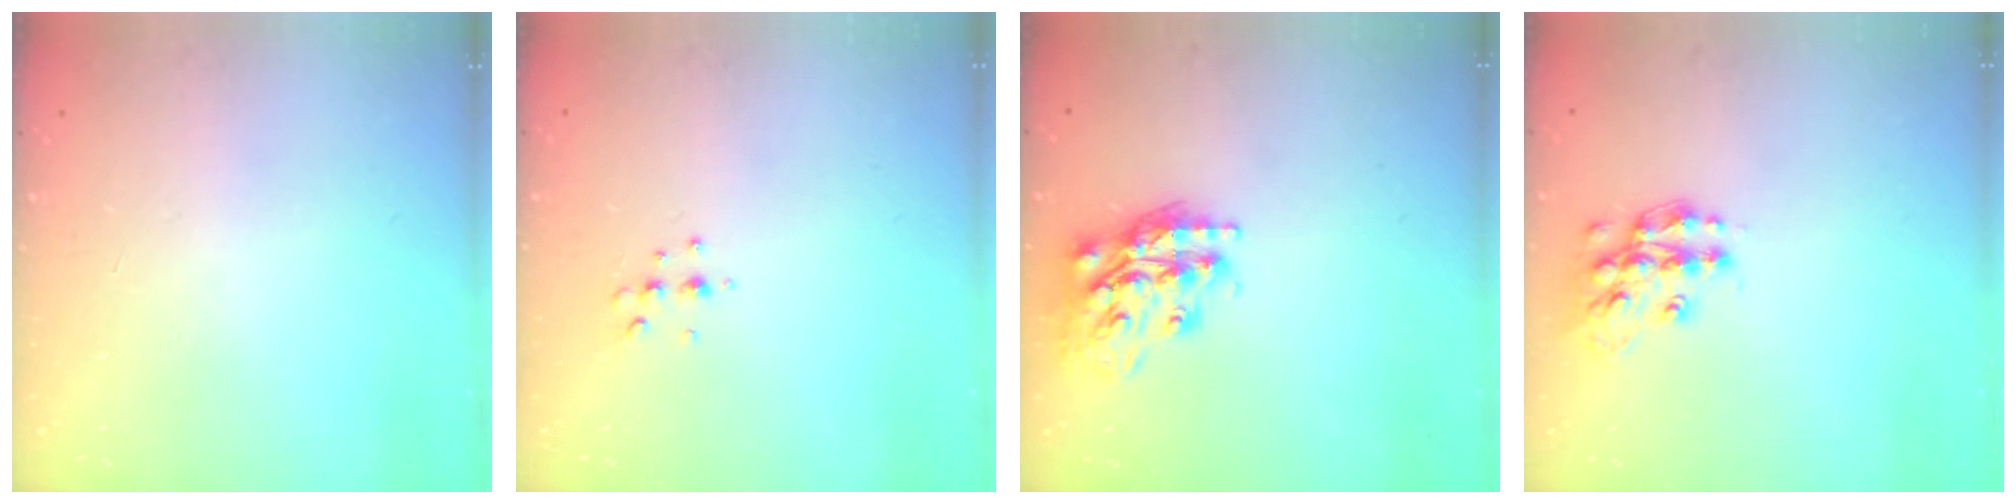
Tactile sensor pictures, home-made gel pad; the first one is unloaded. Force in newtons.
{"total": 4.5, "press": 4.4, "slide": 0.8}
{"total": 16.6, "press": 16.5, "slide": 1.1}
{"total": 13.3, "press": 13.3, "slide": 0.9}